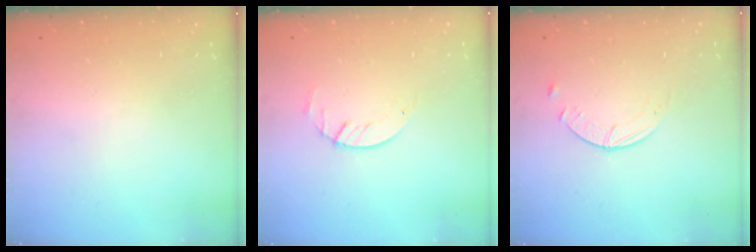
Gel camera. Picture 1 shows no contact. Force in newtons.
{"total": 1.8, "press": 1.8, "slide": 0.2}
{"total": 2.6, "press": 2.5, "slide": 0.3}